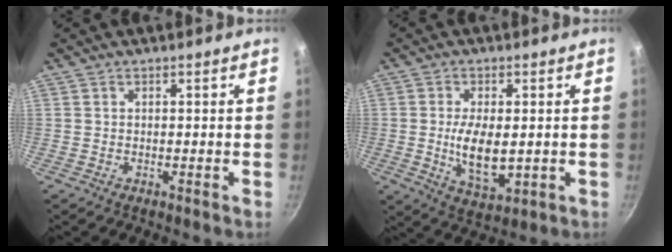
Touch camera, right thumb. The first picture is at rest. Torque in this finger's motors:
{"motor_torque": [2.69, 2.31, 1.44, -0.43, 0.43]}